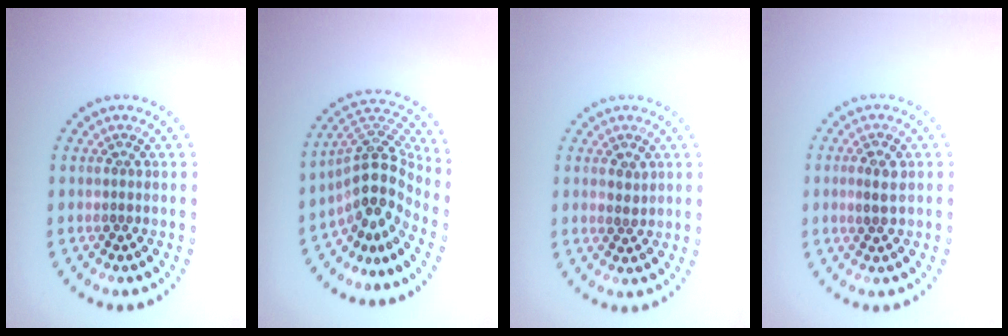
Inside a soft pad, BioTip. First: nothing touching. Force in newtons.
{"total": 5.0, "press": 3.5, "slide": 3.6}
{"total": 0.7, "press": 0.7, "slide": 0.2}
{"total": 2.0, "press": 2.0, "slide": 0.3}